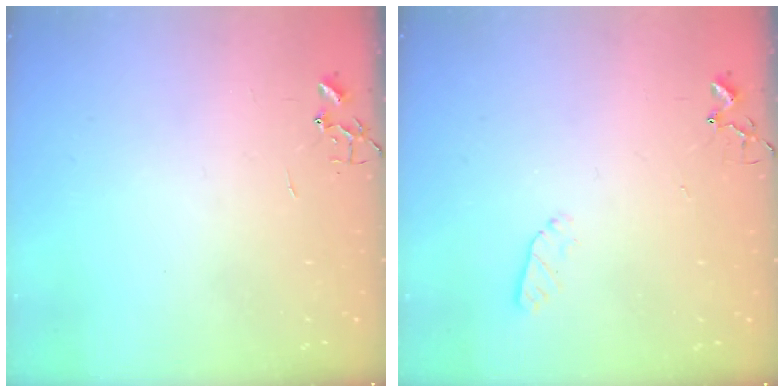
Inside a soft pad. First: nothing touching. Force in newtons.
{"total": 3.5, "press": 3.4, "slide": 0.5}